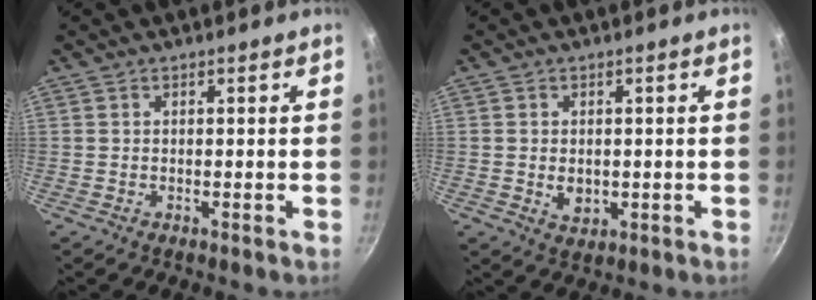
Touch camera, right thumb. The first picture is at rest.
{"total": 3.7, "force": [-0.3, 2.8, 2.4], "torque": [-0.032, -0.004, 0.002]}